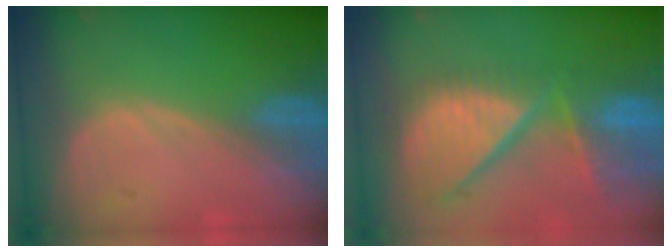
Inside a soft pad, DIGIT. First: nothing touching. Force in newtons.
{"total": 12.7, "press": 10.8, "slide": 6.7}